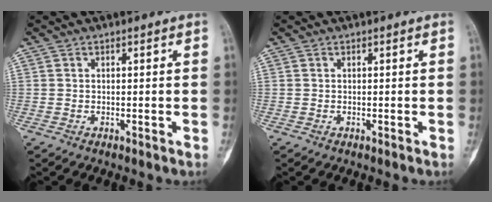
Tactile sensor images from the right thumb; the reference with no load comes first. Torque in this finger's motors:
{"motor_torque": [-0.26, 0.01, -0.09, 0.03, -0.04]}